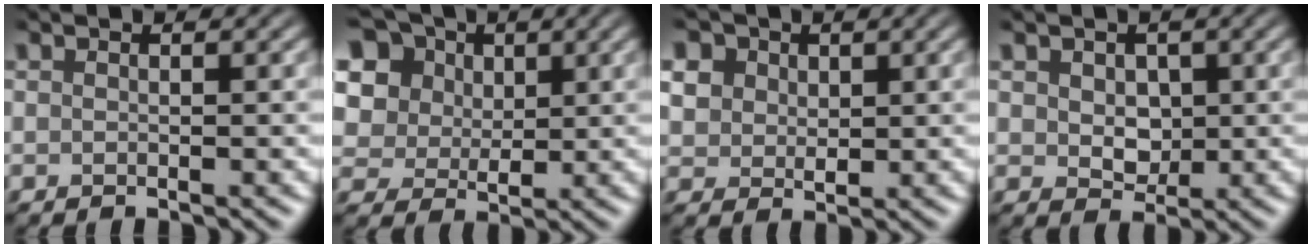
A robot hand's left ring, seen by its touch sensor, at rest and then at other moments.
{"total": 11.5, "force": [5.6, 8.4, 5.5], "torque": [-0.122, 0.031, 0.093]}
{"total": 6.7, "force": [3.1, 5.1, 3.0], "torque": [-0.085, 0.021, 0.047]}
{"total": 2.5, "force": [0.5, 1.9, 1.5], "torque": [-0.029, -0.005, 0.009]}